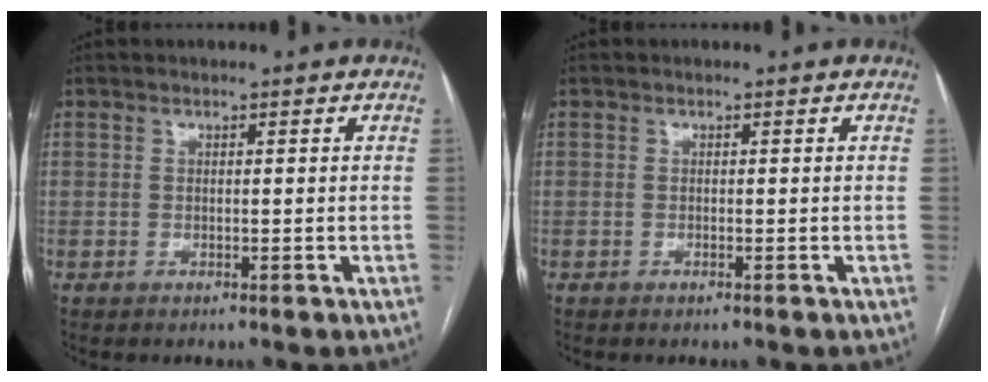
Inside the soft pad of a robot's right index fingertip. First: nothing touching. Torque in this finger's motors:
{"motor_torque": [-0.09, -0.07, 0.06, 0.01]}